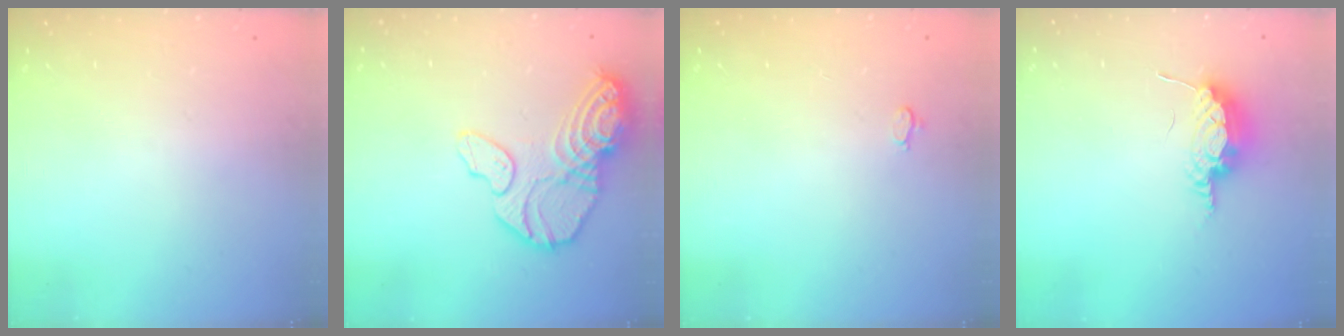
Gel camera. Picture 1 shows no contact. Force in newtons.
{"total": 16.4, "press": 16.3, "slide": 1.9}
{"total": 2.6, "press": 2.6, "slide": 0.3}
{"total": 11.3, "press": 9.0, "slide": 6.9}